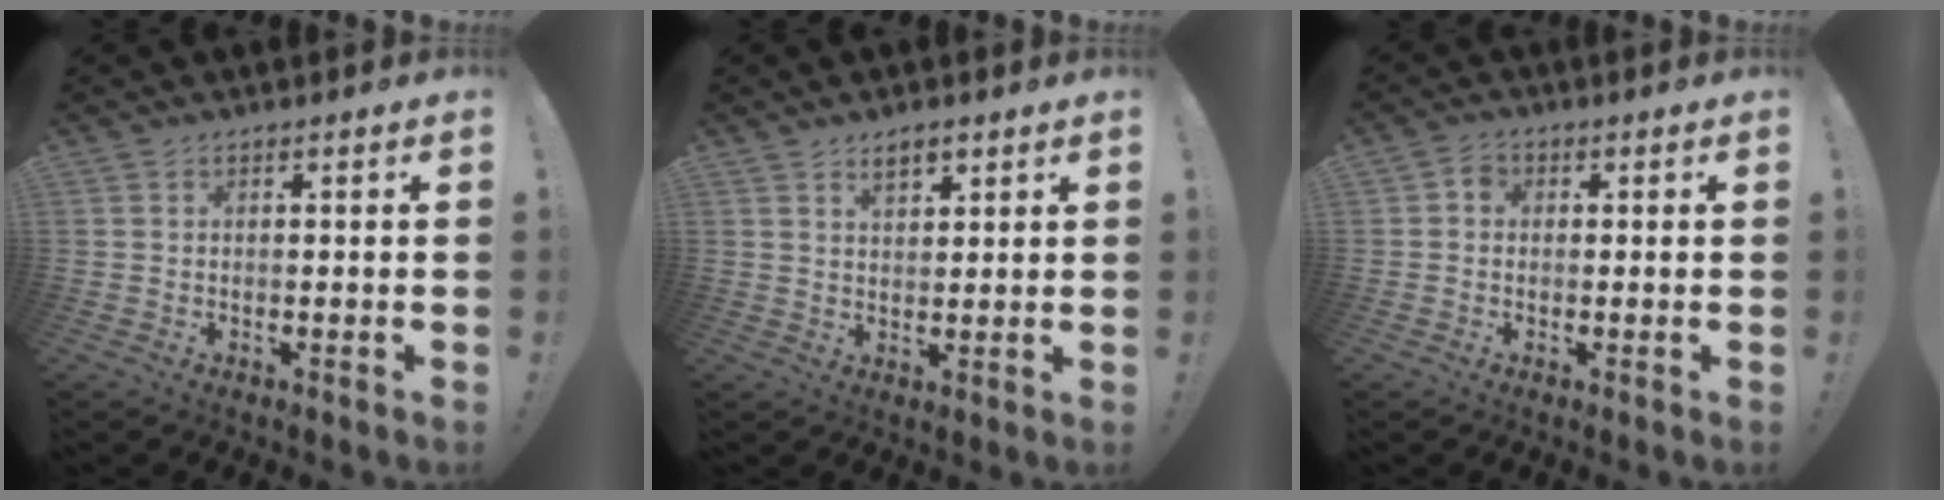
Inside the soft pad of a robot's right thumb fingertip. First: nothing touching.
{"total": 4.3, "force": [2.9, 2.2, 2.2], "torque": [-0.030, -0.013, 0.050]}
{"total": 2.6, "force": [-0.3, 2.2, 1.4], "torque": [-0.024, 0.008, -0.004]}